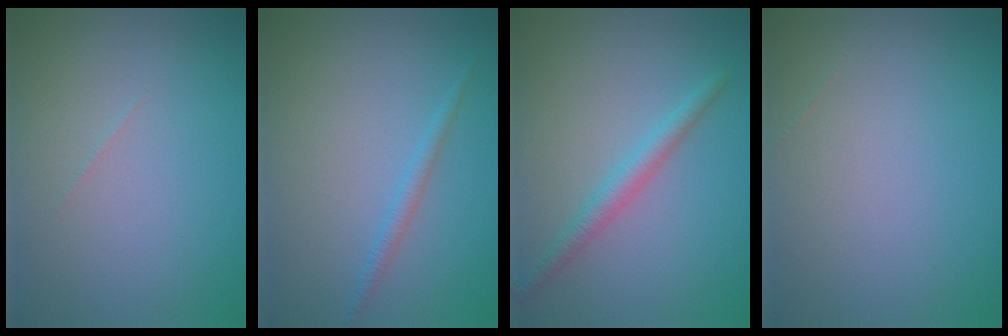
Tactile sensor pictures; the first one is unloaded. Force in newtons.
{"total": 1.2, "press": 1.2, "slide": 0.1}
{"total": 2.2, "press": 2.2, "slide": 0.1}
{"total": 0.0}